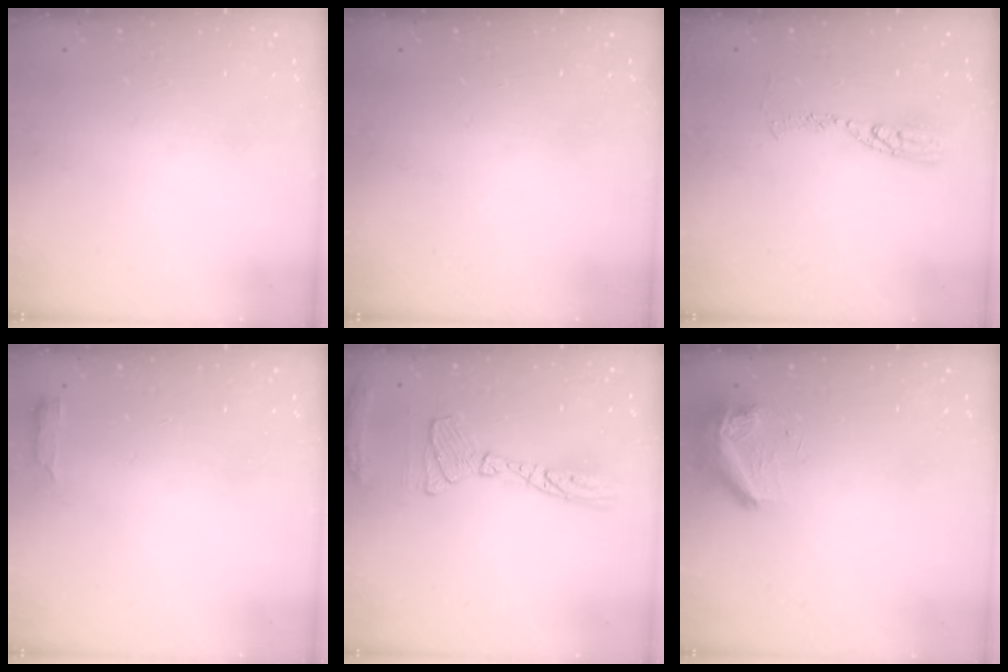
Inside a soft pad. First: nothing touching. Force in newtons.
{"total": 0.0}
{"total": 8.2, "press": 8.1, "slide": 0.7}
{"total": 2.6, "press": 2.6, "slide": 0.5}
{"total": 14.2, "press": 14.1, "slide": 1.2}
{"total": 8.4, "press": 8.2, "slide": 1.9}